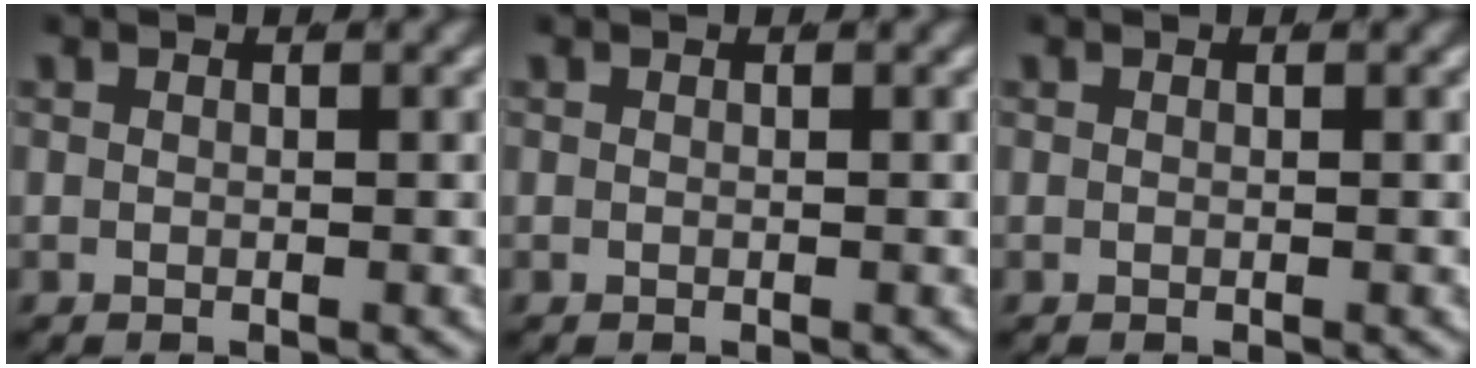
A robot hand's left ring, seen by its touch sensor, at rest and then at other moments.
{"total": 0.0}
{"total": 0.0}